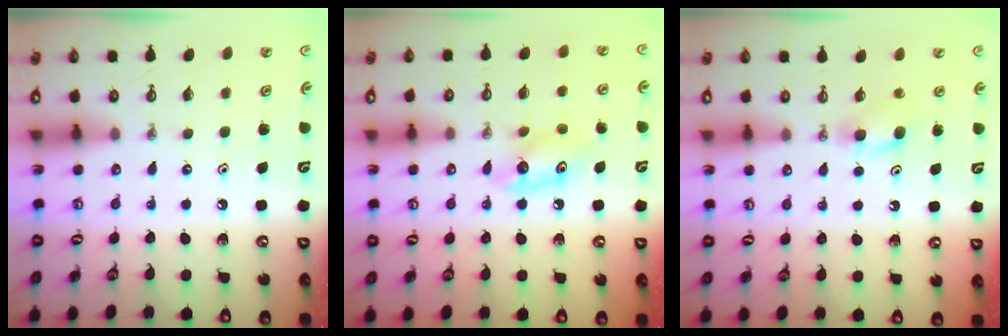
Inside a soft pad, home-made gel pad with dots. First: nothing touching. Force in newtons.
{"total": 6.4, "press": 6.3, "slide": 1.2}
{"total": 3.9, "press": 3.8, "slide": 0.6}